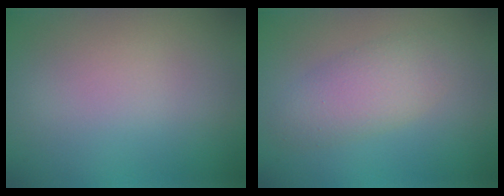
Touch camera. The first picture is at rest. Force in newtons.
{"total": 3.3, "press": 3.3, "slide": 0.2}